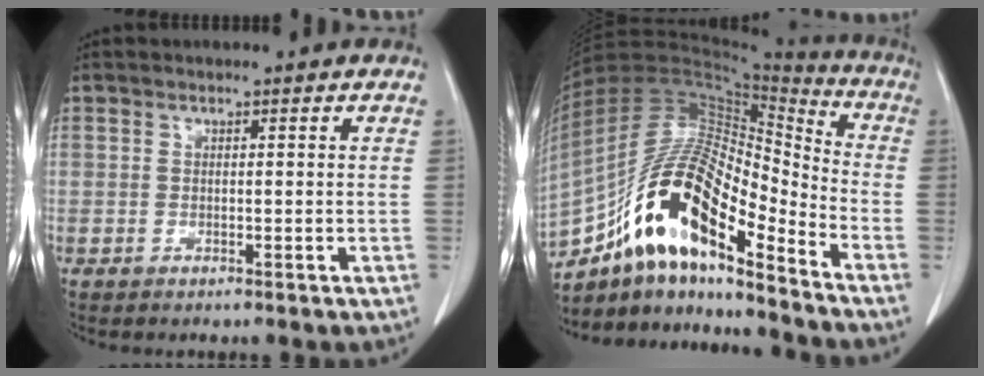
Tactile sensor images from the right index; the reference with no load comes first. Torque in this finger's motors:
{"motor_torque": [1.19, -0.95, 1.06, 0.21]}